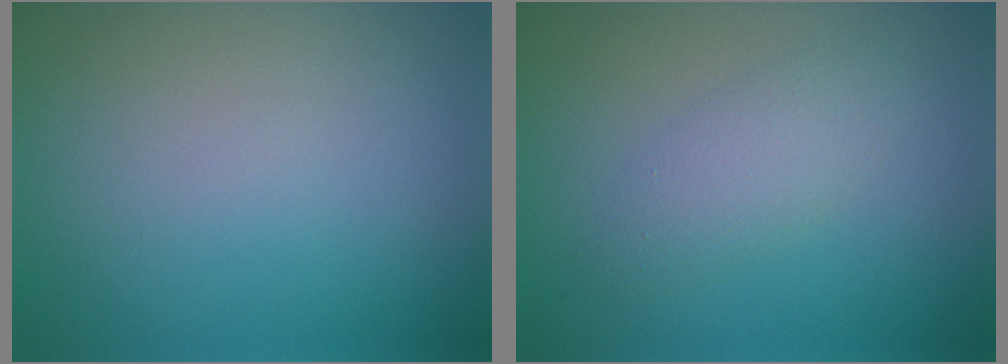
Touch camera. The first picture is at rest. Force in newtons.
{"total": 2.6, "press": 2.6, "slide": 0.1}